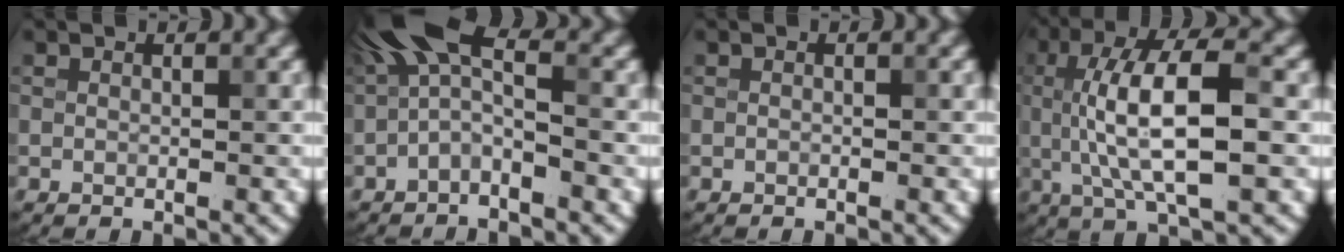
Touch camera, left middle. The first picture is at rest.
{"total": 4.6, "force": [-0.6, 1.7, 4.2], "torque": [-0.084, 0.024, -0.025]}
{"total": 0.0}
{"total": 8.8, "force": [0.4, 2.8, 8.4], "torque": [-0.152, 0.007, 0.008]}